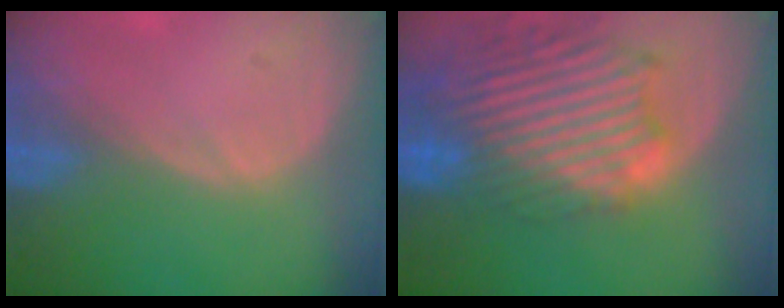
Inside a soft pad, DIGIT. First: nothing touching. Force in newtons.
{"total": 13.8, "press": 11.8, "slide": 7.2}